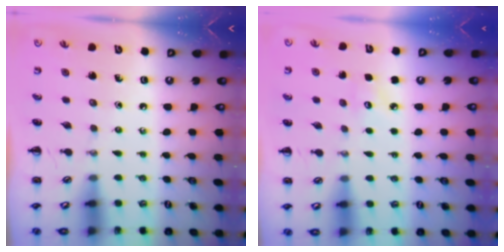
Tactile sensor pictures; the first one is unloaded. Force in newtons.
{"total": 2.4, "press": 2.3, "slide": 0.6}